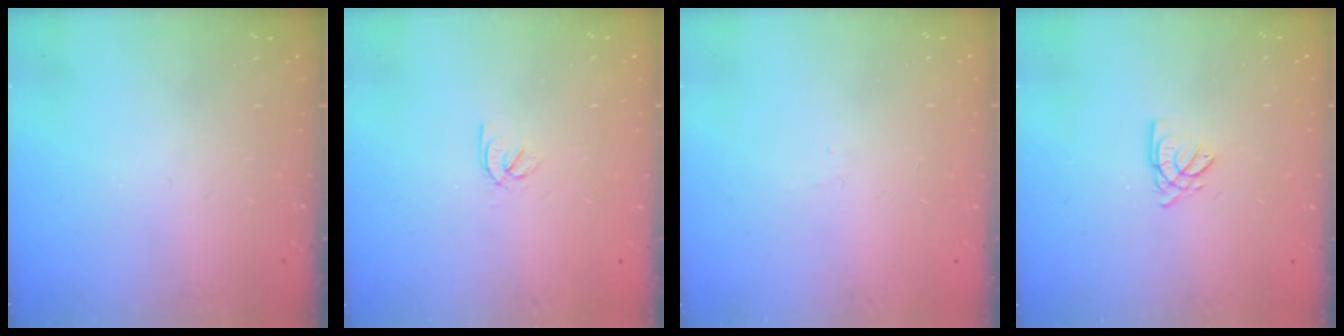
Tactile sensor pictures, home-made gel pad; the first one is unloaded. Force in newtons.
{"total": 2.5, "press": 2.4, "slide": 0.7}
{"total": 1.6, "press": 1.5, "slide": 0.4}
{"total": 2.6, "press": 2.6, "slide": 0.1}